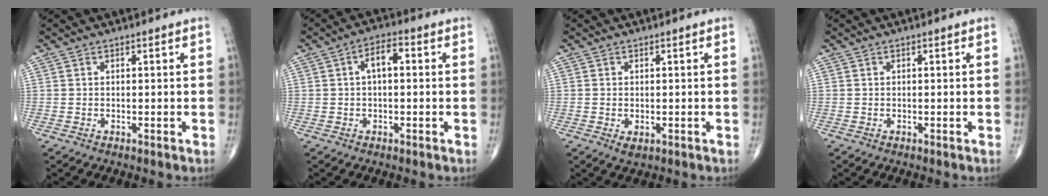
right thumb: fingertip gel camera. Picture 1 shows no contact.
{"total": 4.6, "force": [0.5, 2.2, 4.0], "torque": [-0.060, 0.017, 0.002]}
{"total": 1.7, "force": [-0.3, 1.0, 1.3], "torque": [-0.019, -0.003, -0.002]}
{"total": 0.0}